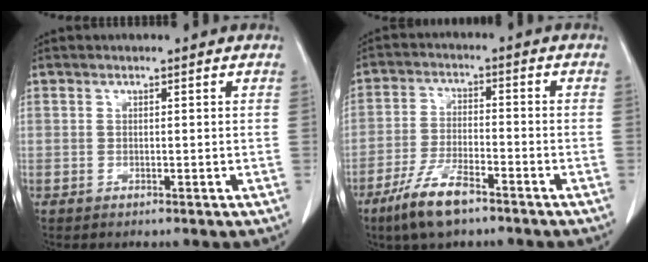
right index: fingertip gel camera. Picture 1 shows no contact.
{"total": 8.6, "force": [-5.9, 2.0, 5.9], "torque": [-0.121, -0.012, -0.109]}